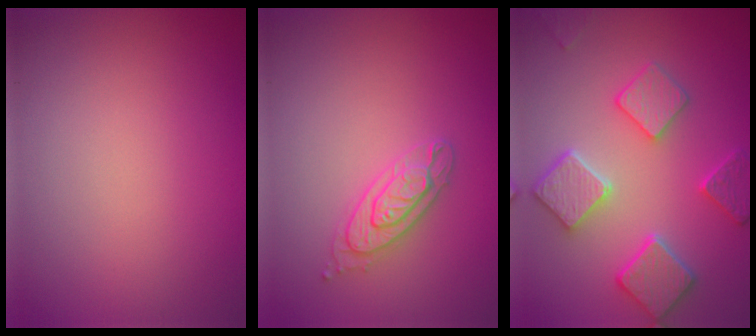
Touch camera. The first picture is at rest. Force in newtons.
{"total": 2.5, "press": 2.4, "slide": 0.2}
{"total": 4.8, "press": 4.5, "slide": 1.6}